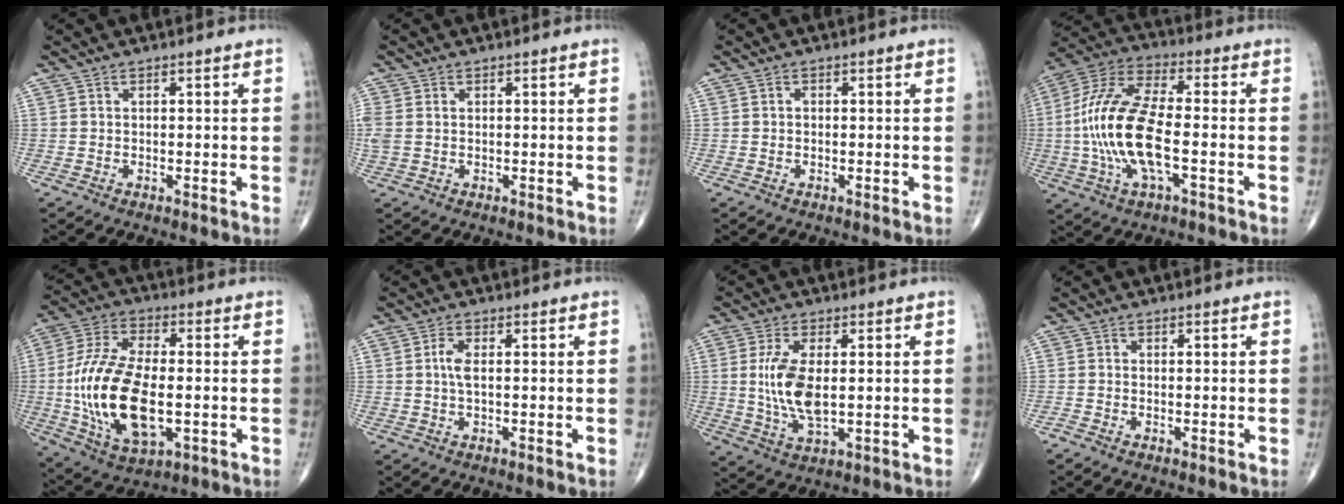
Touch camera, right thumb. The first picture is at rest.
{"total": 2.9, "force": [0.3, 2.1, 1.9], "torque": [-0.067, 0.011, 0.011]}
{"total": 0.5, "force": [0.0, 0.4, 0.3], "torque": [-0.003, 0.001, 0.000]}
{"total": 17.9, "force": [-2.6, 6.9, 16.3], "torque": [-0.355, 0.026, -0.050]}
{"total": 20.3, "force": [-2.4, 10.1, 17.4], "torque": [-0.354, 0.003, -0.034]}
{"total": 2.6, "force": [0.2, 0.9, 2.5], "torque": [-0.061, -0.001, -0.001]}
{"total": 9.5, "force": [0.6, 4.2, 8.6], "torque": [-0.179, -0.013, 0.016]}
{"total": 0.7, "force": [-0.5, 0.2, 0.5], "torque": [-0.011, -0.002, -0.013]}